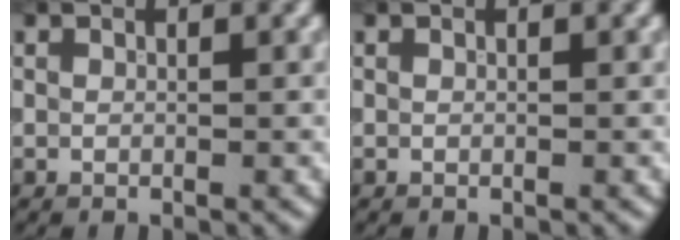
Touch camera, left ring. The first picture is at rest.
{"total": 0.0}